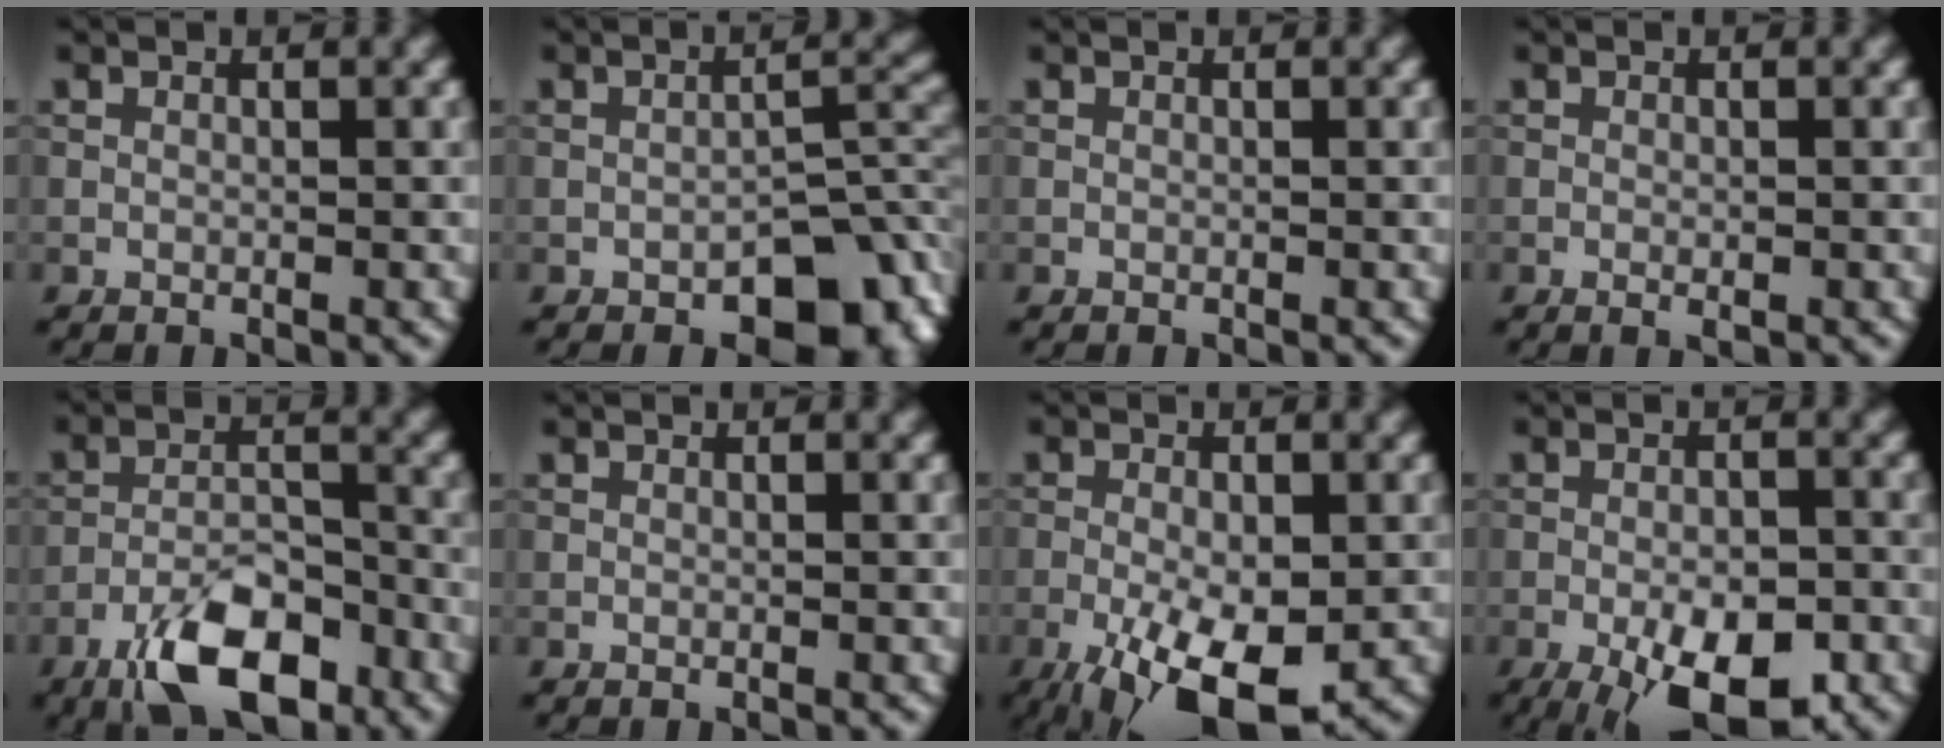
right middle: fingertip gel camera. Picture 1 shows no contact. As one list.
[{"total": 6.7, "force": [-3.8, 3.3, 4.5], "torque": [-0.044, 0.000, -0.052]}, {"total": 0.0}, {"total": 0.8, "force": [-0.3, 0.3, 0.7], "torque": [-0.012, -0.002, -0.003]}, {"total": 8.1, "force": [-5.1, 3.2, 5.4], "torque": [-0.088, 0.004, -0.094]}, {"total": 0.0}, {"total": 9.4, "force": [-4.2, 3.7, 7.5], "torque": [-0.139, -0.014, -0.064]}, {"total": 9.7, "force": [-5.1, 3.8, 7.4], "torque": [-0.107, -0.020, -0.076]}]